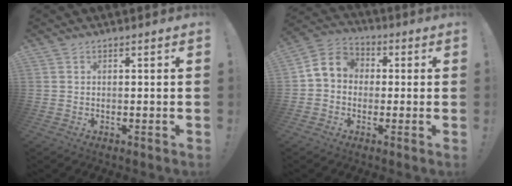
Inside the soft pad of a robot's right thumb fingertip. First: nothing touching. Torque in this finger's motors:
{"motor_torque": [0.23, 0.01, 0.62, -0.21, 0.01]}